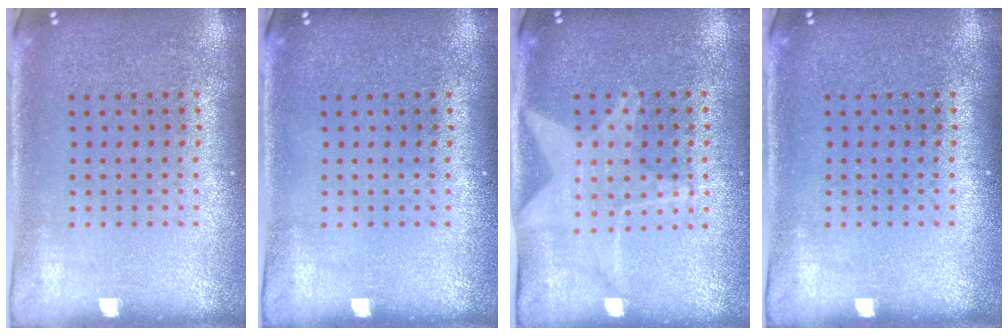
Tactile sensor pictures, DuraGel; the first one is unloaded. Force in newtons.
{"total": 0.0}
{"total": 1.6, "press": 1.5, "slide": 0.6}
{"total": 0.0}